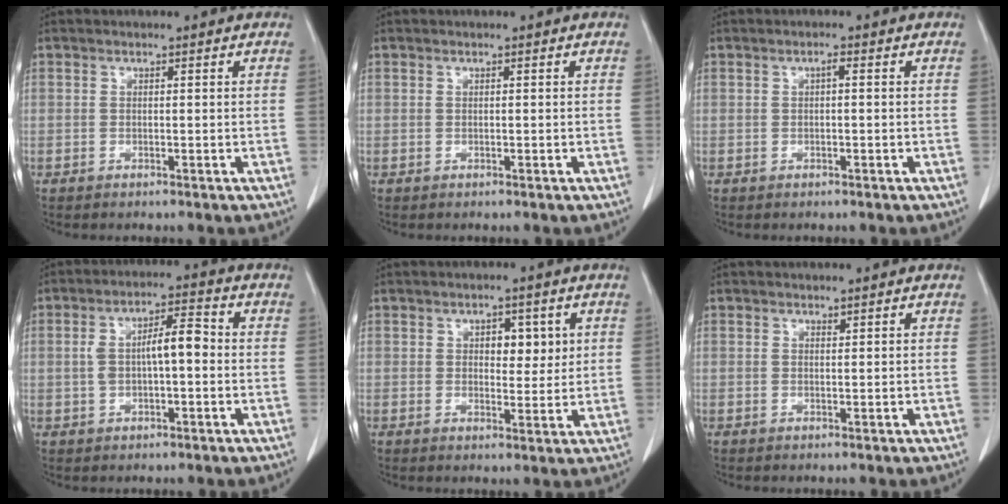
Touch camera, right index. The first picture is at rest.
{"total": 0.0}
{"total": 1.3, "force": [0.2, 0.5, 1.2], "torque": [-0.024, 0.005, 0.005]}
{"total": 7.6, "force": [0.0, 2.8, 7.1], "torque": [-0.141, 0.029, 0.002]}
{"total": 5.3, "force": [1.6, 3.0, 4.1], "torque": [-0.060, 0.009, 0.028]}
{"total": 0.6, "force": [0.4, 0.4, 0.3], "torque": [-0.006, 0.003, 0.008]}